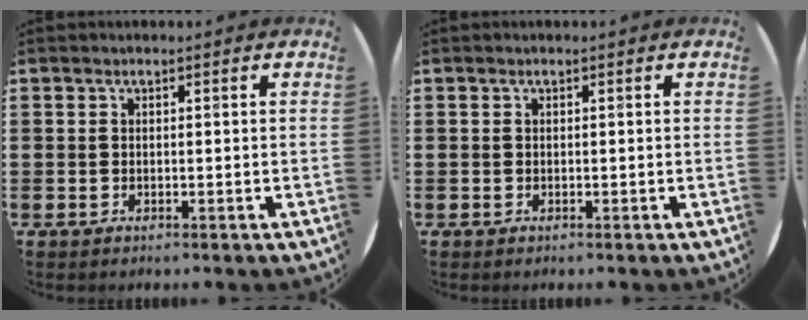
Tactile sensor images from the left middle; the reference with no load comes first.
{"total": 0.0}